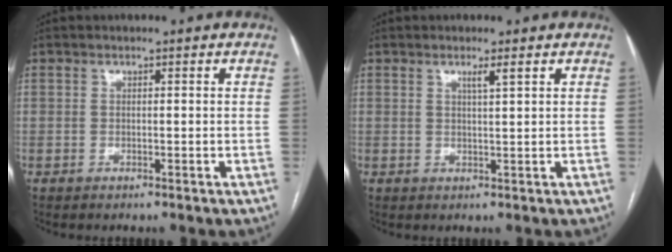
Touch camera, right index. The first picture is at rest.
{"total": 1.7, "force": [1.0, -0.3, 1.3], "torque": [-0.025, -0.002, 0.018]}